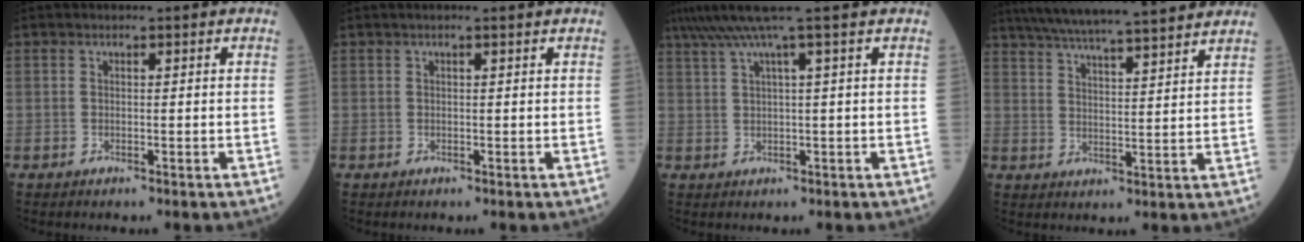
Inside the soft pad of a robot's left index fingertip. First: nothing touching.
{"total": 2.2, "force": [1.9, -0.1, 1.0], "torque": [-0.013, 0.015, 0.026]}
{"total": 6.3, "force": [4.5, -1.9, 4.0], "torque": [-0.069, 0.024, 0.080]}
{"total": 20.5, "force": [18.0, 1.3, 9.8], "torque": [-0.165, 0.026, 0.257]}